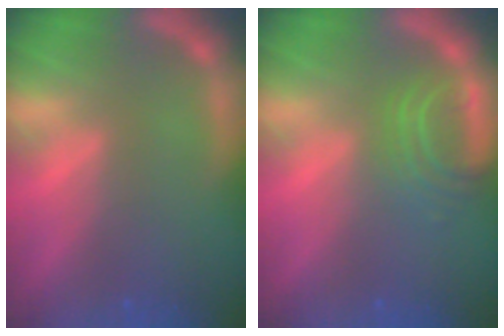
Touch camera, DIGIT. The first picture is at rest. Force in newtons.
{"total": 4.0}